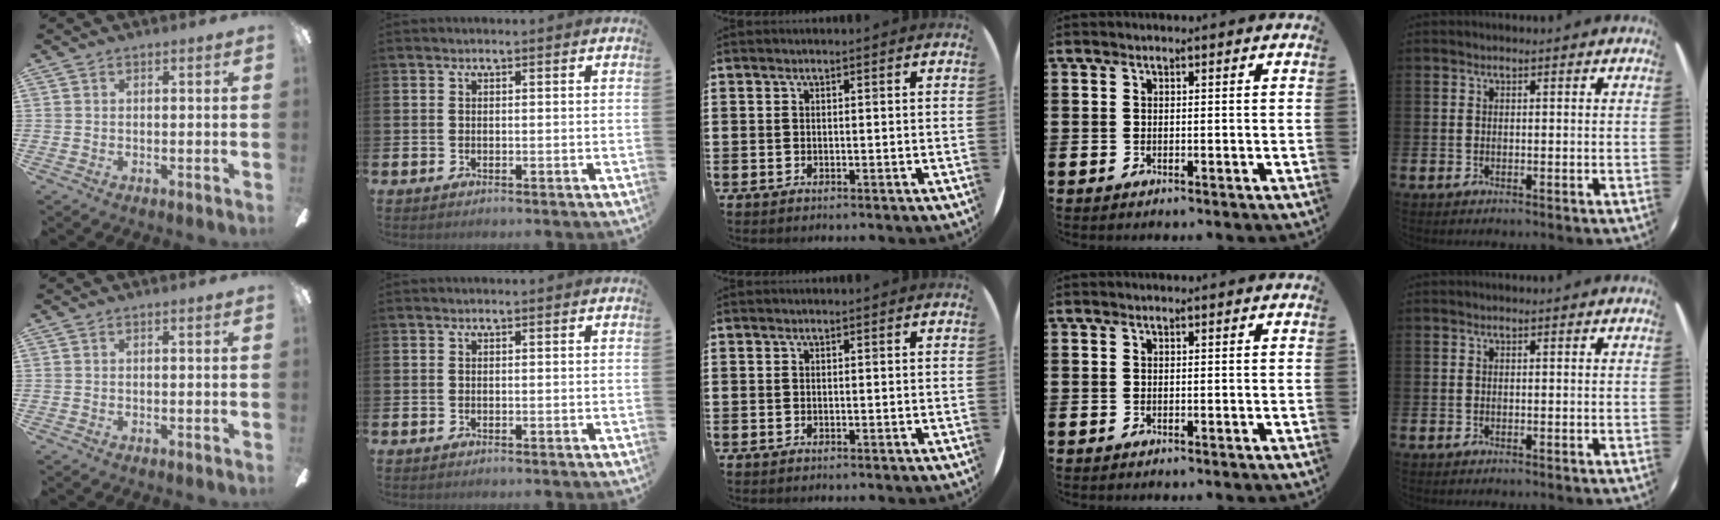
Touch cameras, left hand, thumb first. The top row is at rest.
{}